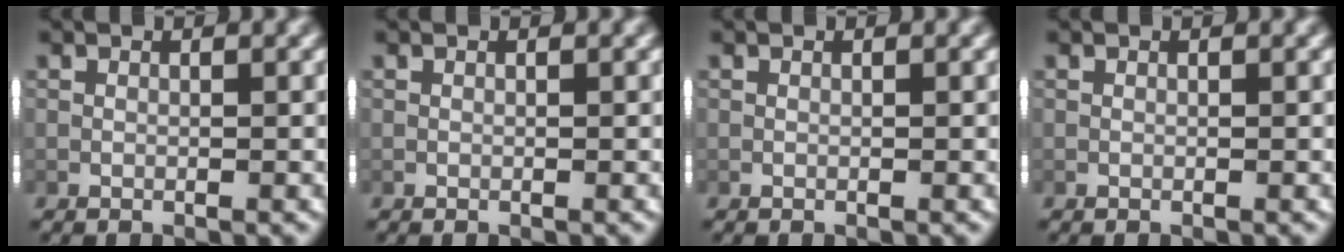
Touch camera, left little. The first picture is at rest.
{"total": 0.0}
{"total": 0.0}
{"total": 0.0}